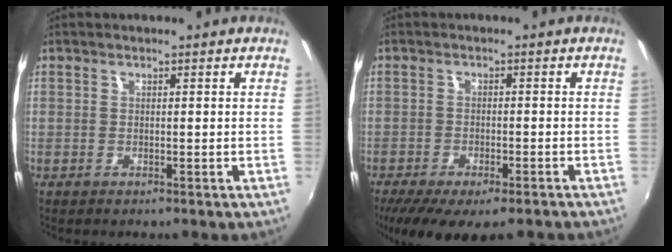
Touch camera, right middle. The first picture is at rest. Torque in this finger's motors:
{"motor_torque": [1.06, -1.08, 0.45, 0.17]}